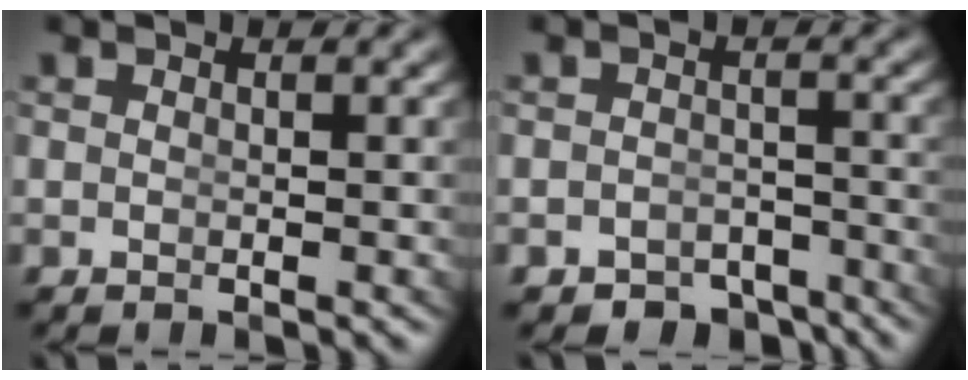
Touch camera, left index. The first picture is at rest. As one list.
[{"total": 5.4, "force": [-4.9, 2.3, 0.5], "torque": [0.021, -0.018, -0.076]}]